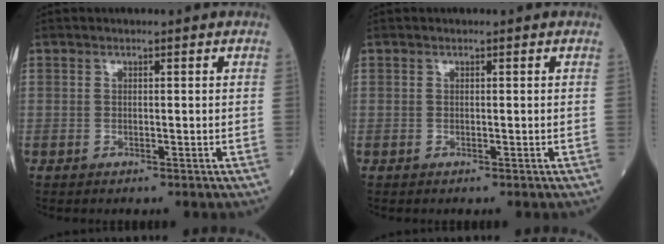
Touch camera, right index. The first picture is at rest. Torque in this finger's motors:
{"motor_torque": [0.03, 0.01, 0.00, 0.00]}